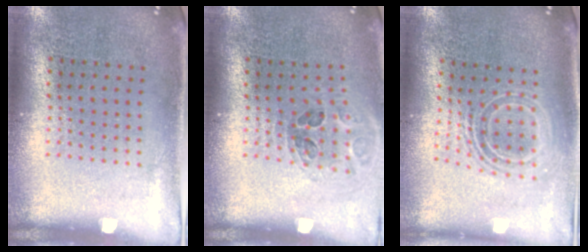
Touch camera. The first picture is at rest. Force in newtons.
{"total": 1.0, "press": 0.9, "slide": 0.1}
{"total": 1.8, "press": 1.4, "slide": 1.1}